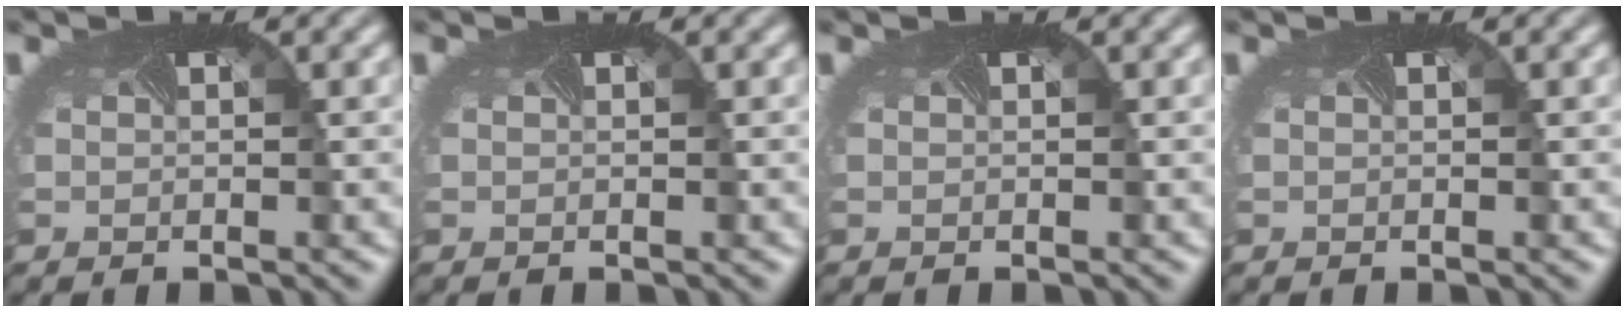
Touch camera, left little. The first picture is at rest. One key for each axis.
{"total": 0.0}
{"total": 0.0}
{"total": 0.0}